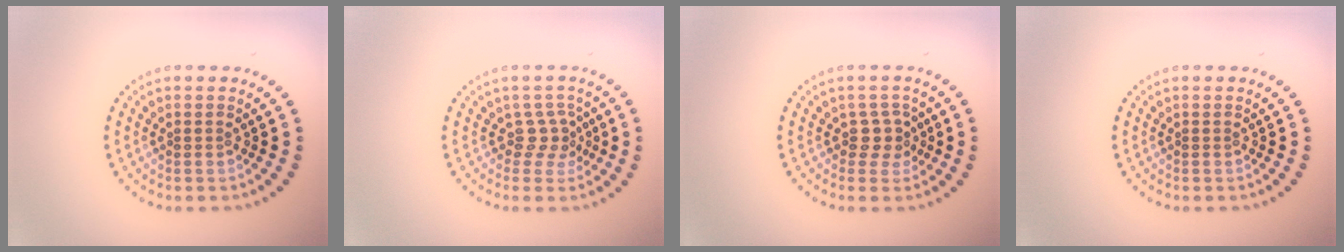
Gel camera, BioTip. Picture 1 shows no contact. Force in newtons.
{"total": 2.0, "press": 1.4, "slide": 1.5}
{"total": 1.8, "press": 1.5, "slide": 1.0}
{"total": 0.0}